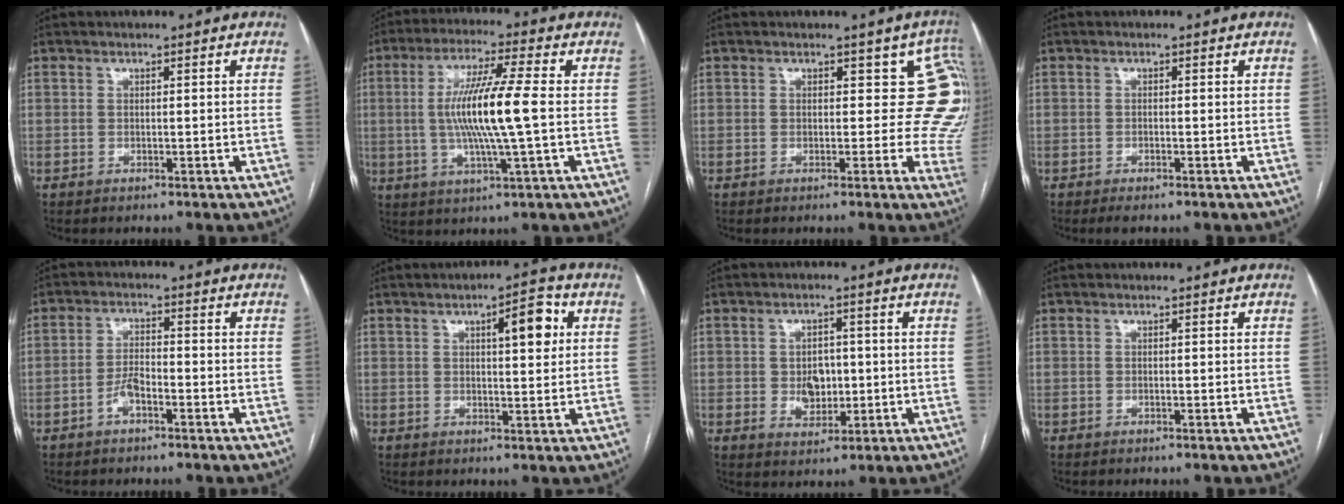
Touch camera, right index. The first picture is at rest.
{"total": 11.9, "force": [-0.1, 0.0, 11.9], "torque": [-0.232, -0.001, -0.004]}
{"total": 7.3, "force": [3.7, 4.5, 4.4], "torque": [-0.020, -0.002, 0.017]}
{"total": 1.7, "force": [-1.3, 0.3, 1.1], "torque": [-0.018, -0.004, -0.020]}
{"total": 3.3, "force": [-1.8, 1.2, 2.5], "torque": [-0.049, 0.008, -0.034]}
{"total": 6.3, "force": [2.1, 1.7, 5.7], "torque": [-0.081, 0.010, 0.027]}
{"total": 4.9, "force": [-0.2, 3.7, 3.3], "torque": [-0.050, 0.006, 0.007]}
{"total": 0.0}